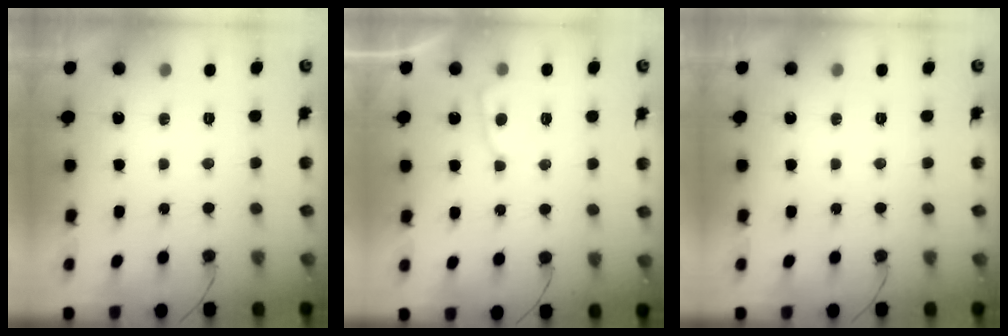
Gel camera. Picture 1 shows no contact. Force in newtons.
{"total": 3.4, "press": 3.4, "slide": 0.4}
{"total": 0.0}